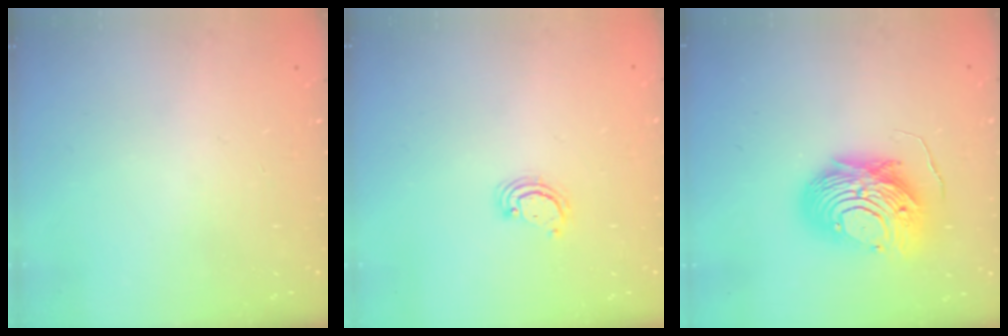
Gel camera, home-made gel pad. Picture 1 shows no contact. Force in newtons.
{"total": 2.9, "press": 2.8, "slide": 0.3}
{"total": 12.9, "press": 12.8, "slide": 1.1}